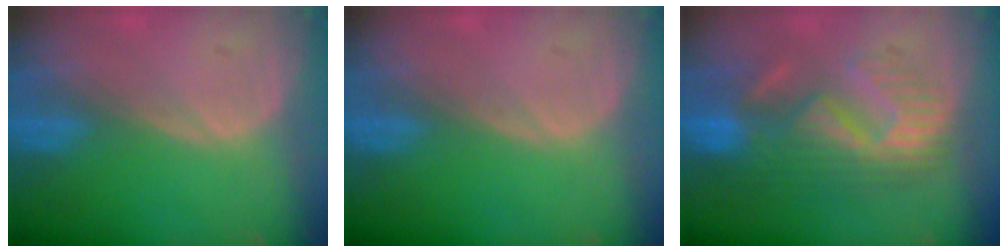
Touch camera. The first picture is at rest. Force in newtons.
{"total": 0.0}
{"total": 10.9, "press": 9.7, "slide": 4.8}